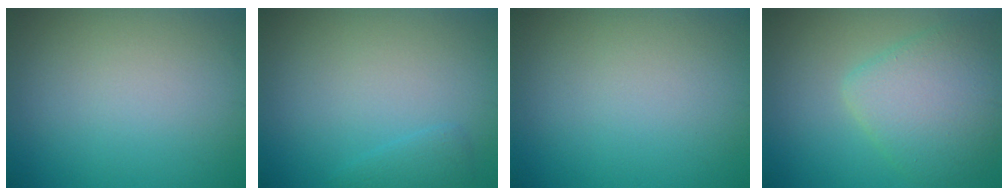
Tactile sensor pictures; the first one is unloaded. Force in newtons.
{"total": 1.1, "press": 1.1, "slide": 0.1}
{"total": 0.0}
{"total": 5.2, "press": 5.2, "slide": 0.3}